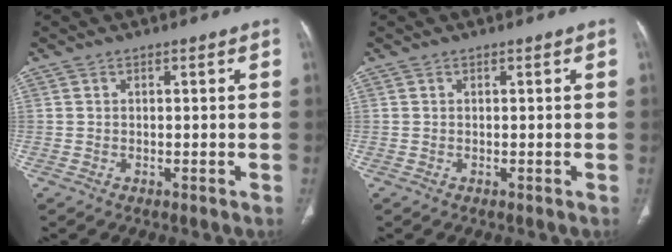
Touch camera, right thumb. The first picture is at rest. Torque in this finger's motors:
{"motor_torque": [0.00, 0.00, -0.10, -0.03, 0.00]}